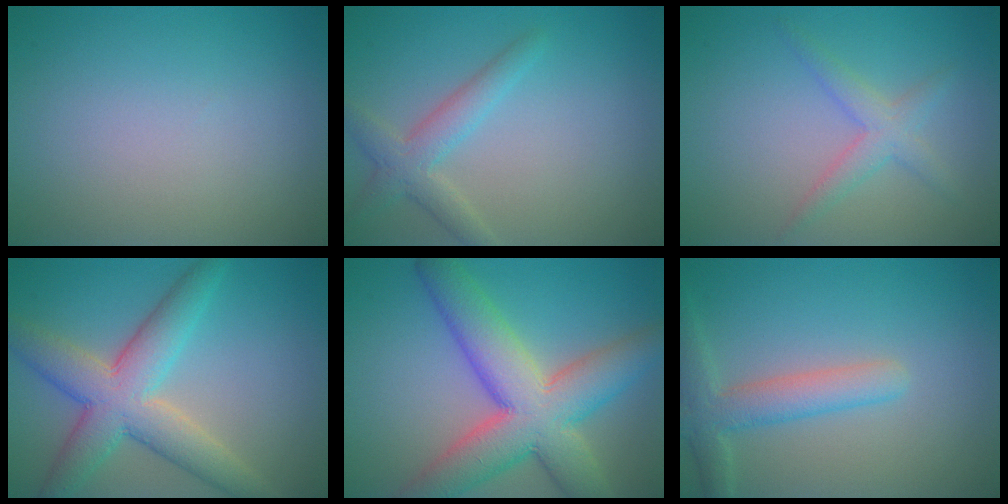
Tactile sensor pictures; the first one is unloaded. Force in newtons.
{"total": 3.0, "press": 3.0, "slide": 0.1}
{"total": 2.3, "press": 2.3, "slide": 0.1}
{"total": 7.0, "press": 7.0, "slide": 0.2}
{"total": 10.0, "press": 10.0, "slide": 0.6}
{"total": 3.7, "press": 3.7, "slide": 0.2}